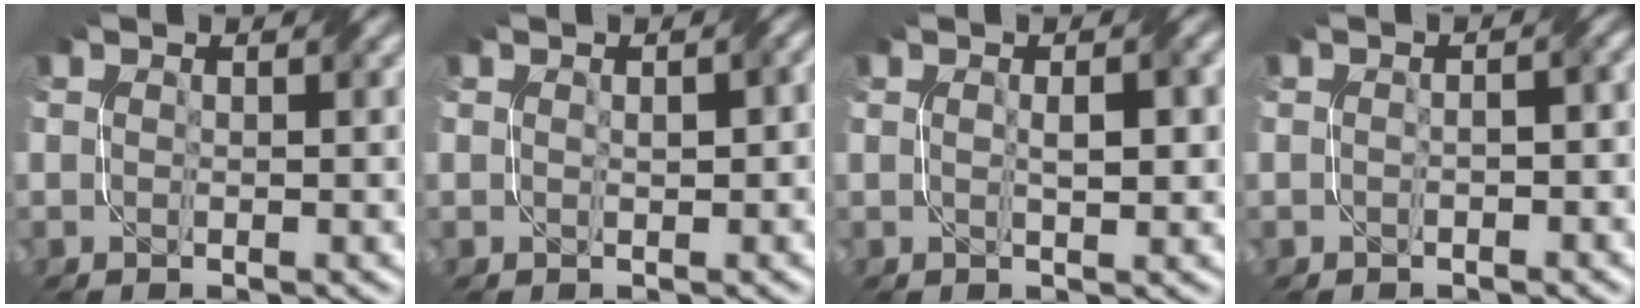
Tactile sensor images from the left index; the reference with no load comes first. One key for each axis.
{"total": 1.5, "fx": 0.3, "fy": 0.5, "fz": 1.4, "tx": -0.021, "ty": 0.005, "tz": 0.010}
{"total": 2.6, "fx": 0.3, "fy": 0.6, "fz": 2.6, "tx": -0.042, "ty": 0.005, "tz": 0.006}
{"total": 1.8, "fx": -0.4, "fy": 0.8, "fz": 1.6, "tx": -0.024, "ty": 0.000, "tz": -0.004}